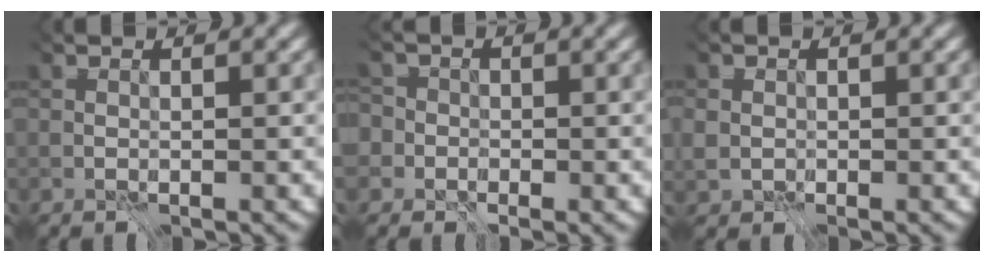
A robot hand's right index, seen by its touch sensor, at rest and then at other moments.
{"total": 4.8, "force": [1.0, 4.2, 2.2], "torque": [-0.043, 0.028, -0.004]}
{"total": 2.6, "force": [0.8, 2.4, 0.7], "torque": [-0.048, 0.007, 0.025]}